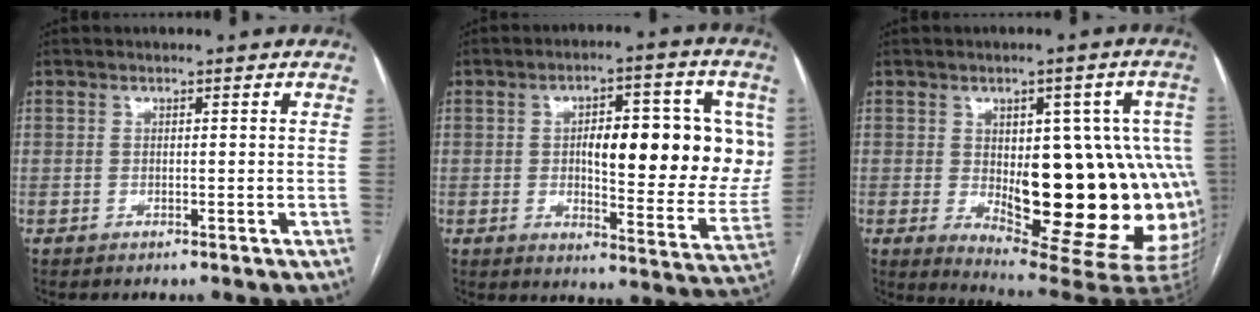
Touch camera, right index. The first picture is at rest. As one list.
[{"total": 18.5, "force": [2.5, 5.8, 17.3], "torque": [-0.216, 0.015, 0.042]}, {"total": 21.2, "force": [-1.8, 7.4, 19.8], "torque": [-0.179, 0.018, 0.003]}]